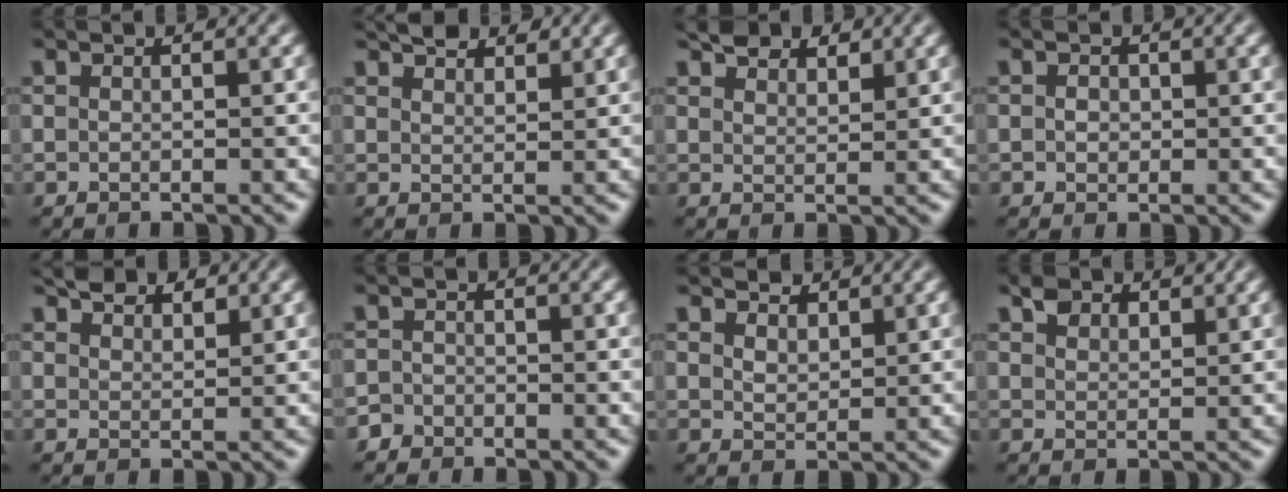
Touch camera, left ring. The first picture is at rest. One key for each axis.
{"total": 2.8, "fx": 2.5, "fy": 0.9, "fz": 1.0, "tx": -0.015, "ty": 0.006, "tz": 0.041}
{"total": 2.8, "fx": 2.4, "fy": 1.2, "fz": 0.9, "tx": -0.016, "ty": 0.006, "tz": 0.040}
{"total": 1.1, "fx": 0.2, "fy": 1.0, "fz": 0.5, "tx": -0.004, "ty": -0.001, "tz": 0.002}
{"total": 2.5, "fx": 2.1, "fy": 1.1, "fz": 0.8, "tx": -0.012, "ty": 0.006, "tz": 0.038}
{"total": 1.4, "fx": -1.1, "fy": 0.9, "fz": -0.1, "tx": 0.009, "ty": 0.006, "tz": -0.022}
{"total": 2.6, "fx": 2.1, "fy": 1.2, "fz": 0.9, "tx": -0.026, "ty": 0.000, "tz": 0.031}
{"total": 2.3, "fx": 1.7, "fy": 1.3, "fz": 0.7, "tx": -0.017, "ty": 0.002, "tz": 0.032}